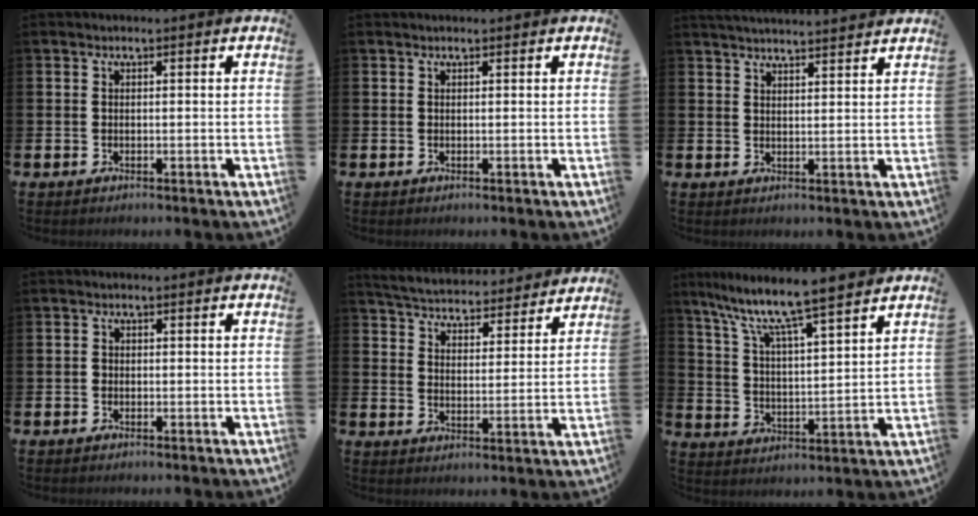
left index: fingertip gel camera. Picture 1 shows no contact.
{"total": 0.0}
{"total": 3.5, "force": [3.5, -0.3, 0.1], "torque": [-0.005, -0.021, 0.063]}
{"total": 0.8, "force": [-0.4, 0.7, 0.3], "torque": [-0.006, 0.004, -0.009]}
{"total": 5.4, "force": [5.3, 0.8, 0.4], "torque": [-0.026, -0.044, 0.090]}
{"total": 9.1, "force": [8.2, 0.4, 3.9], "torque": [-0.106, -0.055, 0.137]}